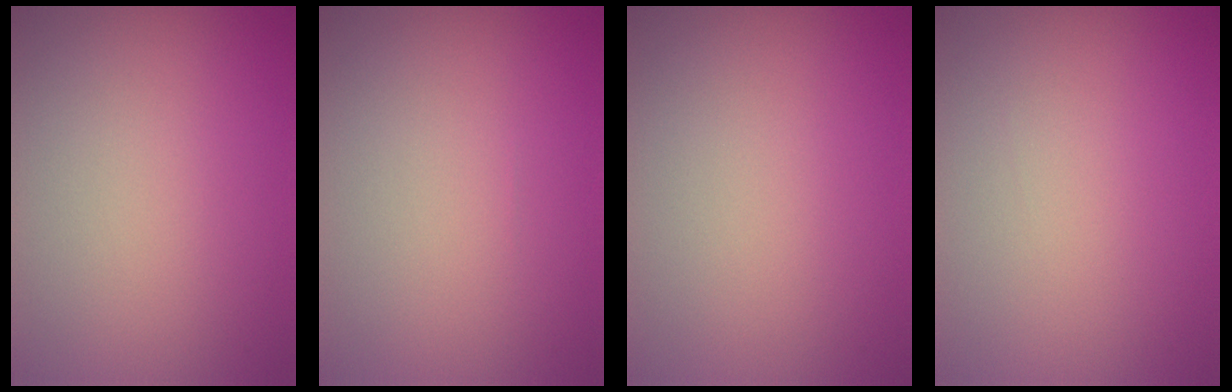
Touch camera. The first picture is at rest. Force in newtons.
{"total": 0.0}
{"total": 0.0}
{"total": 0.0}